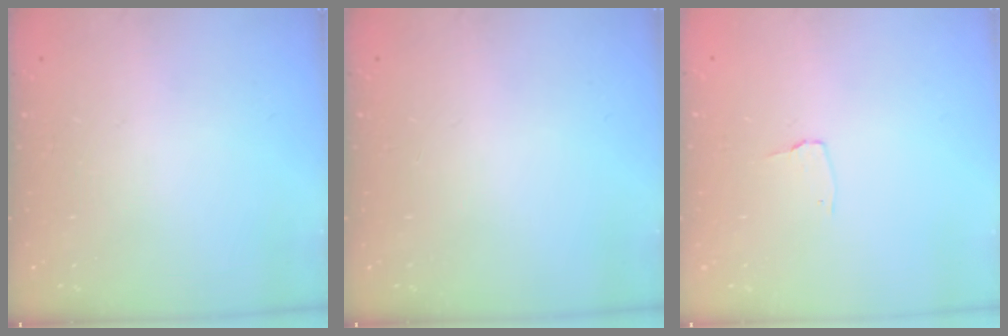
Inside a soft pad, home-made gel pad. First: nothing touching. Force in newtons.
{"total": 0.0}
{"total": 2.7, "press": 2.7, "slide": 0.3}